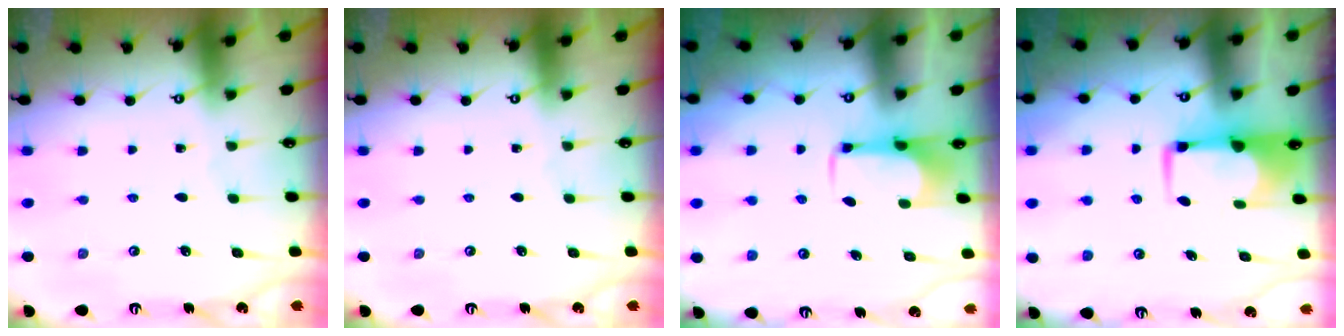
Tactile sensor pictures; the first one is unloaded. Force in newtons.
{"total": 0.0}
{"total": 2.0, "press": 1.9, "slide": 0.4}
{"total": 2.4, "press": 2.3, "slide": 0.5}